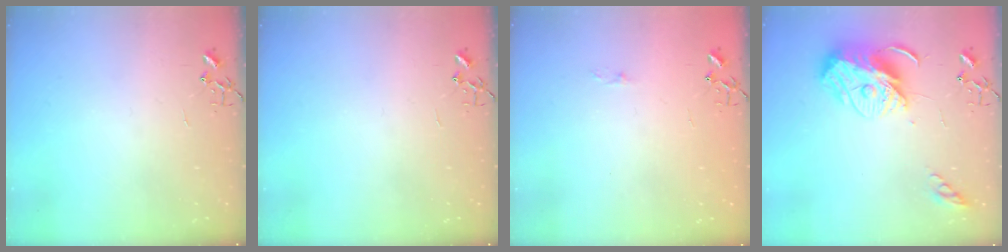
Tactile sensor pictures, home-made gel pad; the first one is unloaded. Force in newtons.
{"total": 0.0}
{"total": 3.3, "press": 3.2, "slide": 0.4}
{"total": 13.5, "press": 13.4, "slide": 1.2}